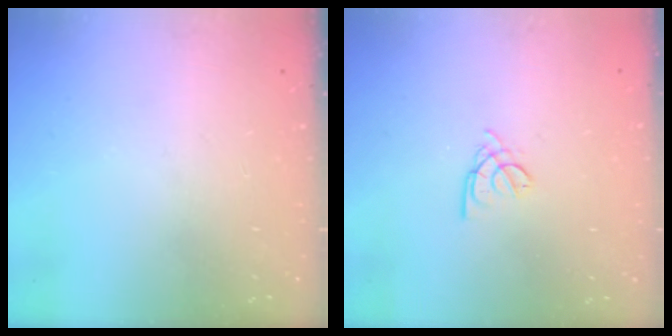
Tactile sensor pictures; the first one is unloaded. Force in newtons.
{"total": 2.2, "press": 2.1, "slide": 0.5}